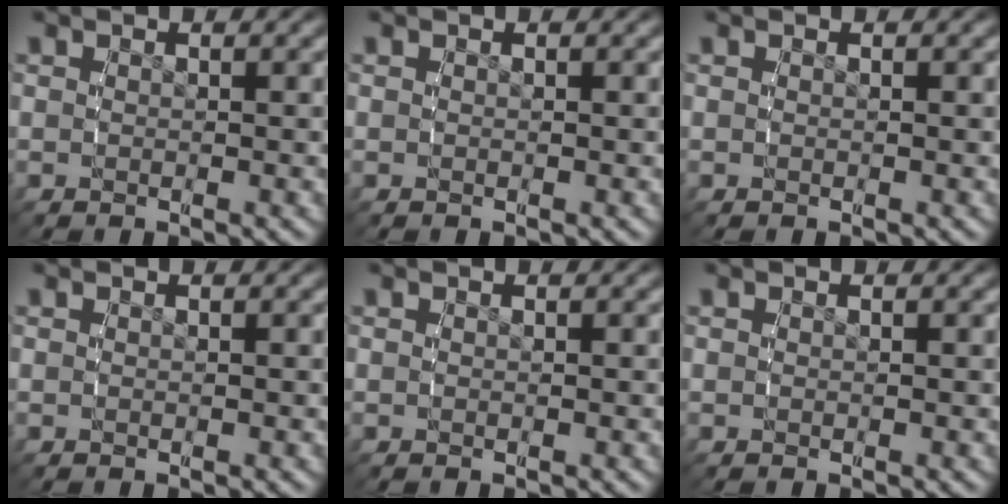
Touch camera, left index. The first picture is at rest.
{"total": 0.0}
{"total": 0.0}
{"total": 0.0}
{"total": 0.0}
{"total": 0.0}